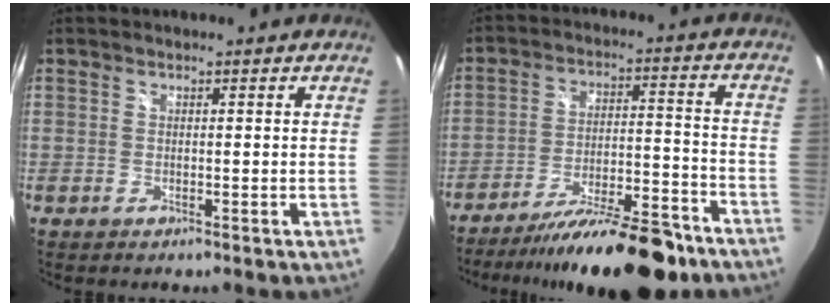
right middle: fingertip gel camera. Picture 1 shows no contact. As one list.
[{"total": 18.5, "force": [-15.1, 4.1, 10.0], "torque": [-0.167, -0.018, -0.222]}]